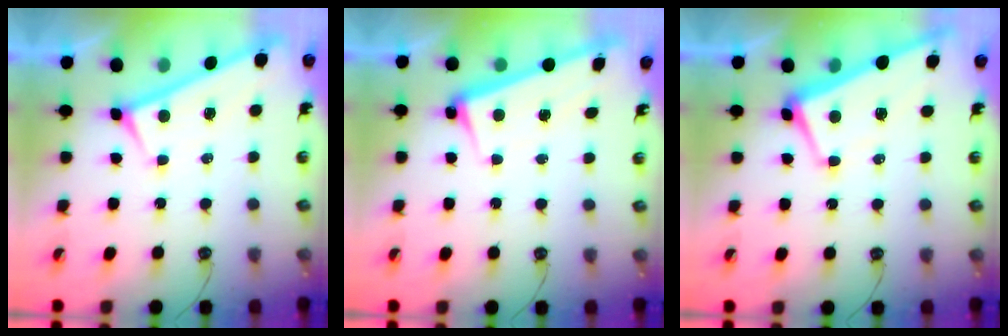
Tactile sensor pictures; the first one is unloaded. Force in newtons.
{"total": 2.3, "press": 2.2, "slide": 0.8}
{"total": 1.5, "press": 1.3, "slide": 0.8}